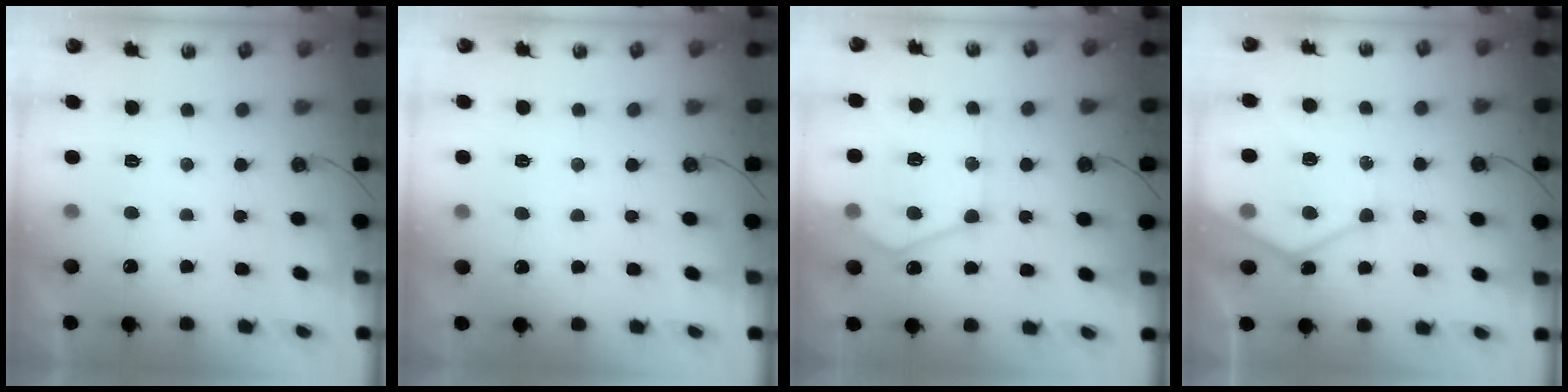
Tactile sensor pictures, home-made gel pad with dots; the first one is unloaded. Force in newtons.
{"total": 6.2, "press": 6.2, "slide": 0.8}
{"total": 15.7, "press": 15.7, "slide": 1.3}
{"total": 13.3, "press": 13.2, "slide": 1.1}